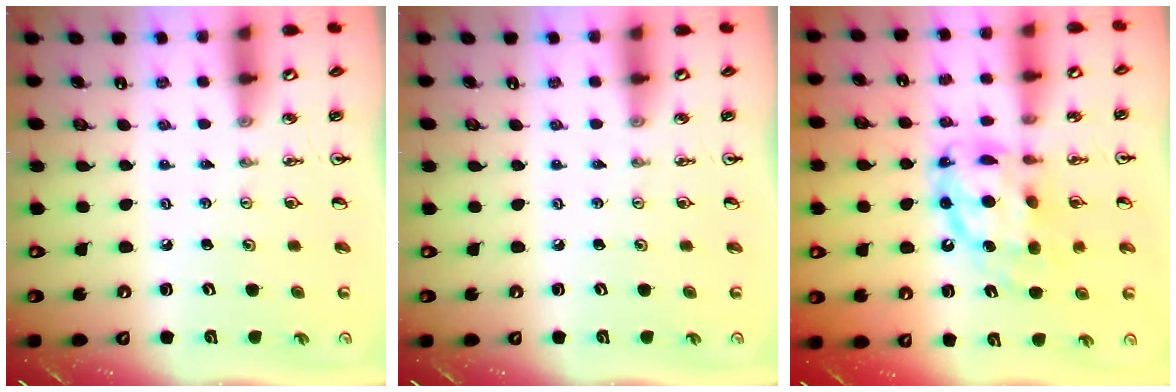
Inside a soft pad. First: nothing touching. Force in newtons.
{"total": 0.0}
{"total": 12.9, "press": 12.8, "slide": 1.0}